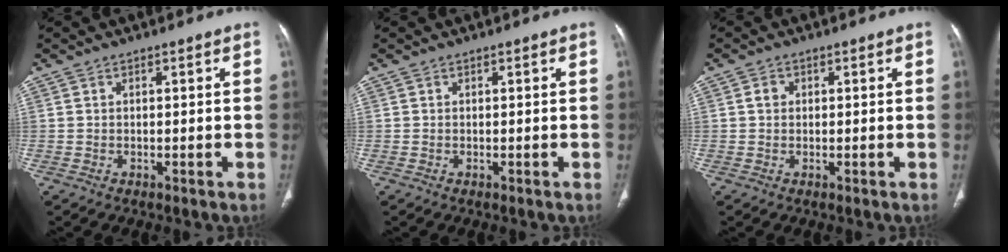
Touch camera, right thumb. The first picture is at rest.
{"total": 0.0}
{"total": 1.5, "force": [0.3, 1.3, 0.7], "torque": [-0.009, 0.003, 0.003]}